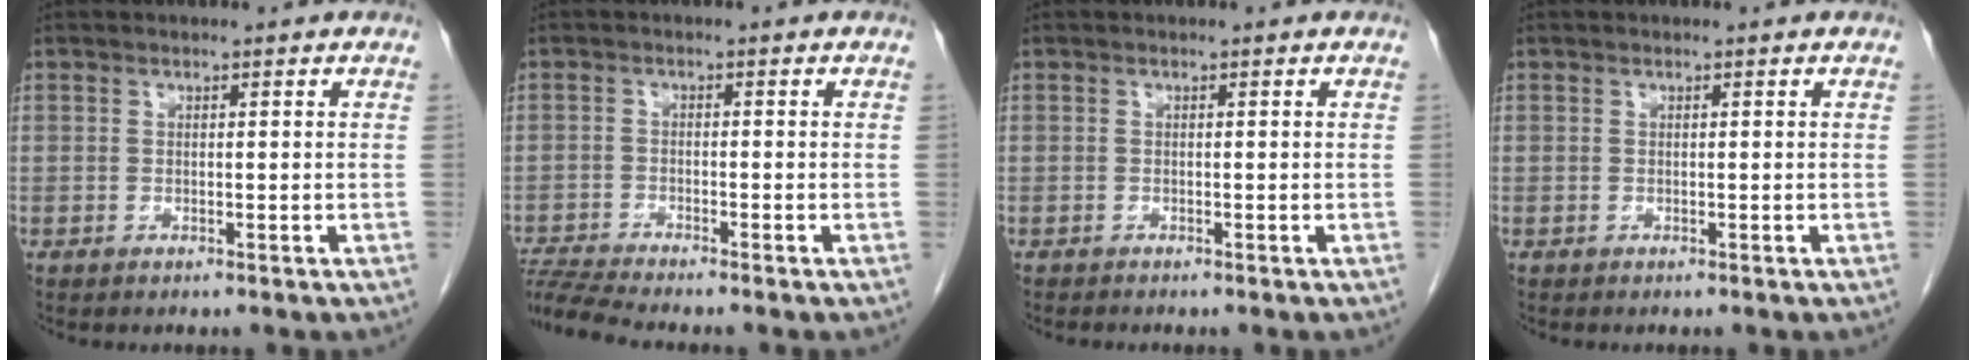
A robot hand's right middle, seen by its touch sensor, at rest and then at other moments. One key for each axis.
{"total": 5.5, "fx": -5.2, "fy": -1.4, "fz": 1.3, "tx": -0.031, "ty": -0.013, "tz": -0.096}
{"total": 0.5, "fx": -0.5, "fy": 0.0, "fz": 0.1, "tx": -0.008, "ty": -0.002, "tz": -0.011}
{"total": 0.0}